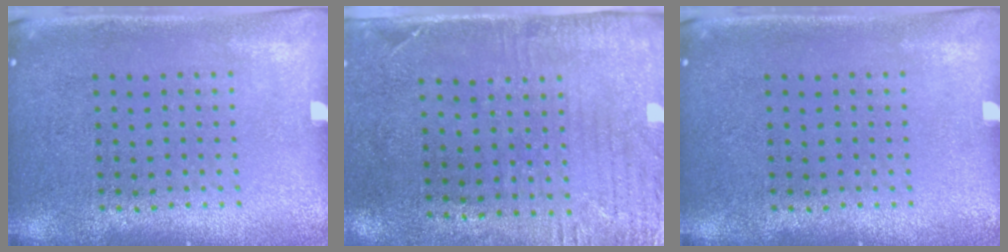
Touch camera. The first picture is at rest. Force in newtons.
{"total": 2.9, "press": 2.3, "slide": 1.7}
{"total": 0.0}